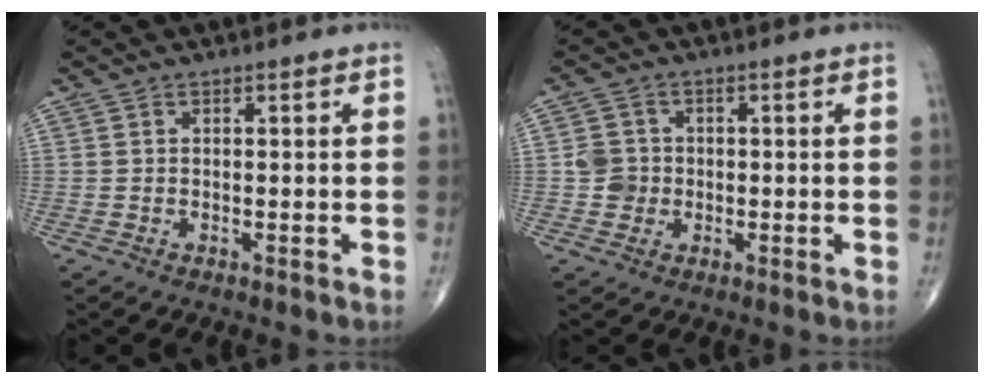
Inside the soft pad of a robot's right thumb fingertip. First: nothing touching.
{"total": 3.6, "force": [-0.3, 3.5, 1.0], "torque": [0.002, 0.006, -0.007]}